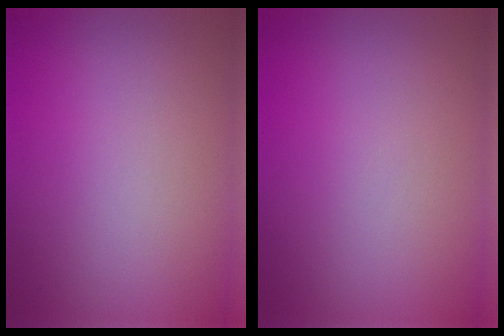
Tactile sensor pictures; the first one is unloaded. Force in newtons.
{"total": 0.0}